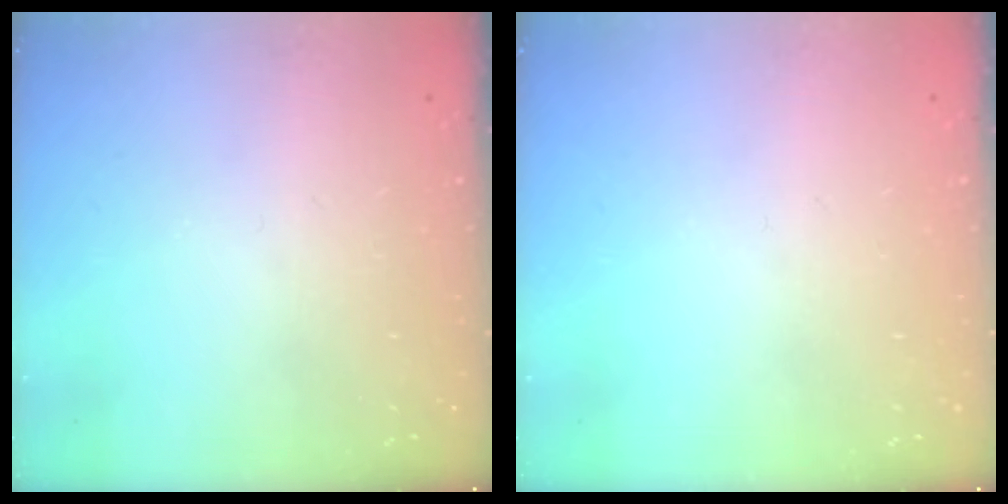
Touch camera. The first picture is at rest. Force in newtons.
{"total": 0.0}